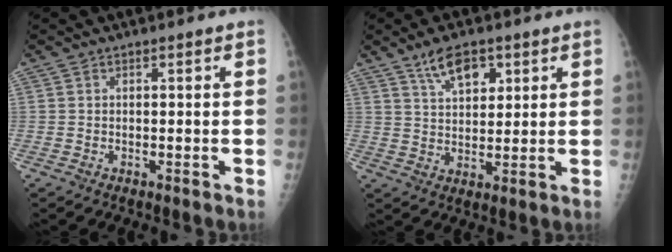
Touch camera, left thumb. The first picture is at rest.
{"total": 7.1, "force": [4.1, 3.6, 4.5], "torque": [-0.059, -0.020, 0.075]}